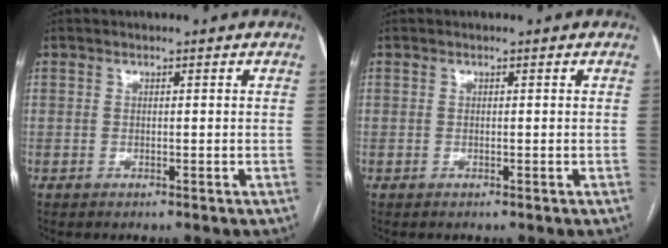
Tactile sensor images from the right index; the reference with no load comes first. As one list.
[{"total": 0.0}]